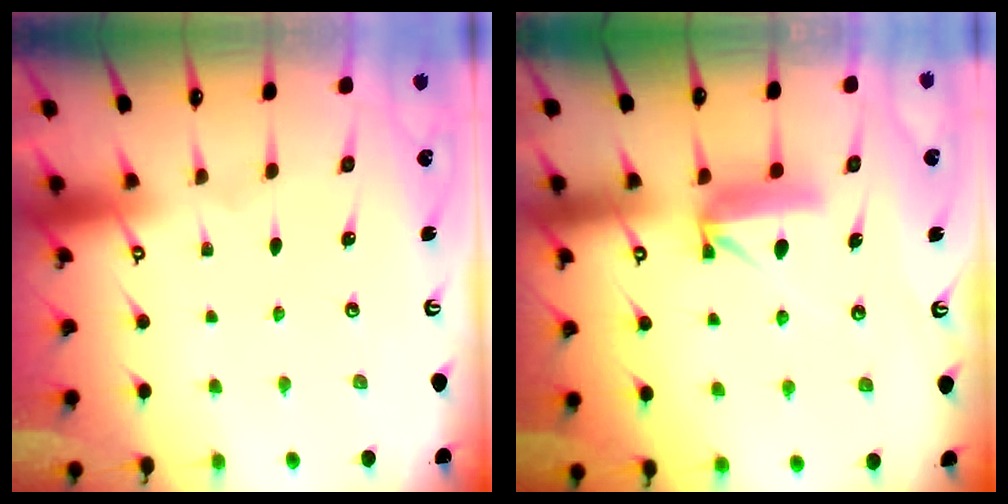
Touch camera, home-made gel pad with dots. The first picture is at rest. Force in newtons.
{"total": 8.4, "press": 8.4, "slide": 0.1}